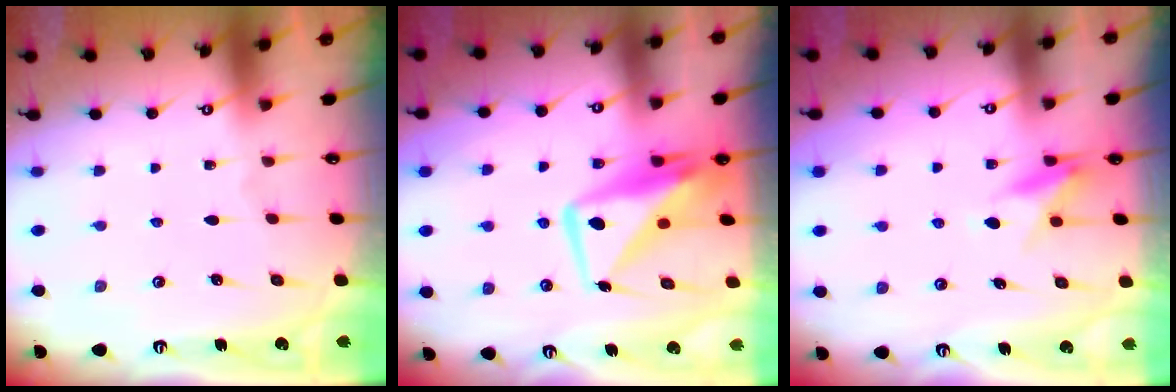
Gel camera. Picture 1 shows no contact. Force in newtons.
{"total": 11.3, "press": 11.2, "slide": 0.8}
{"total": 8.8, "press": 8.7, "slide": 0.8}